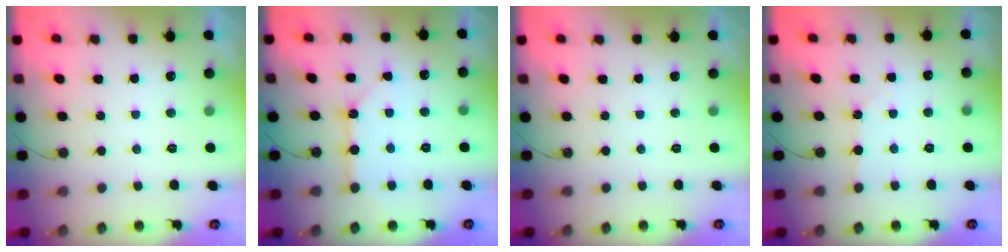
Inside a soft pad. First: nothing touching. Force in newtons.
{"total": 6.7, "press": 6.7, "slide": 0.6}
{"total": 0.0}
{"total": 2.3, "press": 2.2, "slide": 0.4}